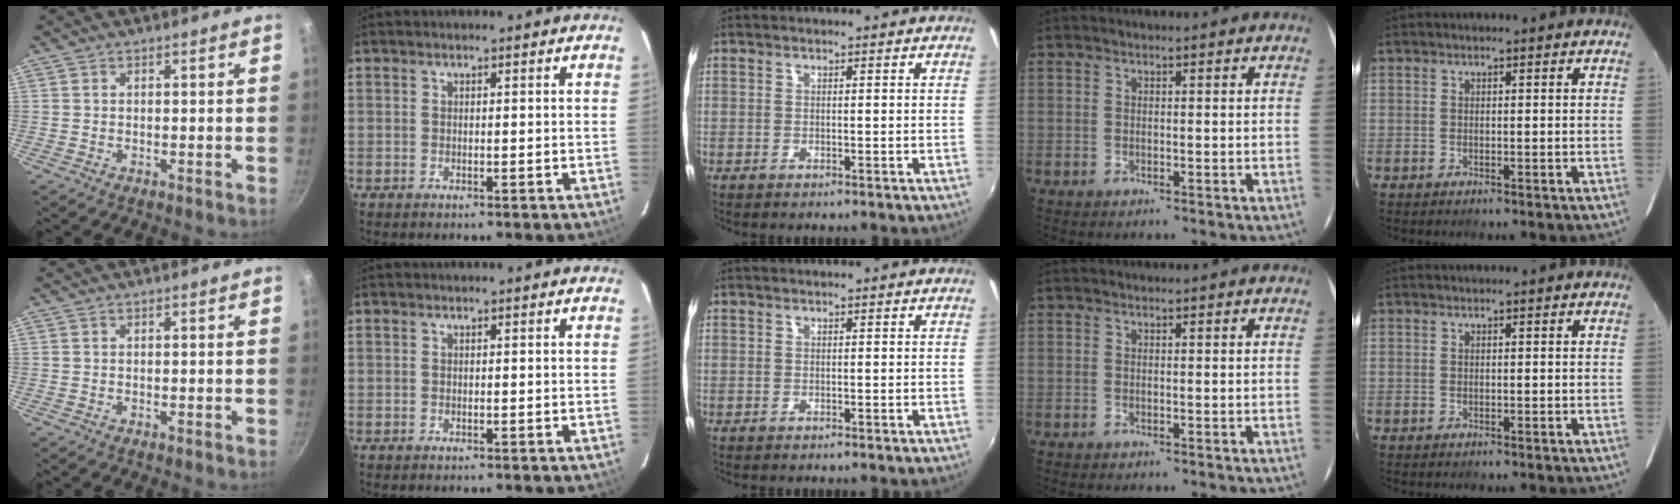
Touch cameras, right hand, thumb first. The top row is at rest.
{}